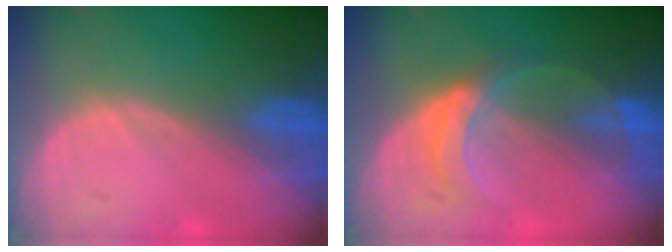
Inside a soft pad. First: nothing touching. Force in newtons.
{"total": 5.3, "press": 5.0, "slide": 1.8}